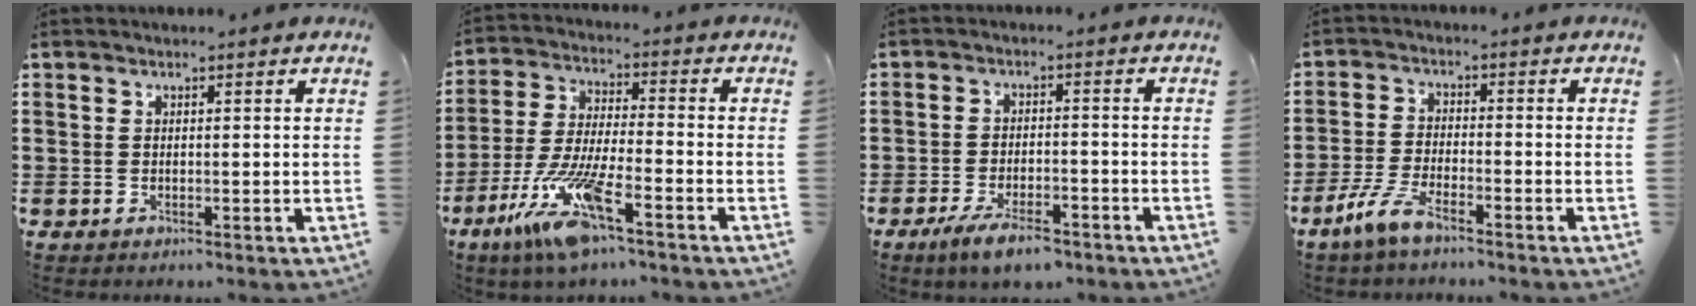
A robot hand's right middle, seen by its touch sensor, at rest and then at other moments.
{"total": 11.1, "force": [-7.1, 1.3, 8.4], "torque": [-0.192, -0.016, -0.141]}
{"total": 5.0, "force": [-3.9, 1.3, 2.9], "torque": [-0.059, 0.000, -0.073]}
{"total": 5.3, "force": [-4.0, 0.9, 3.4], "torque": [-0.088, -0.008, -0.082]}